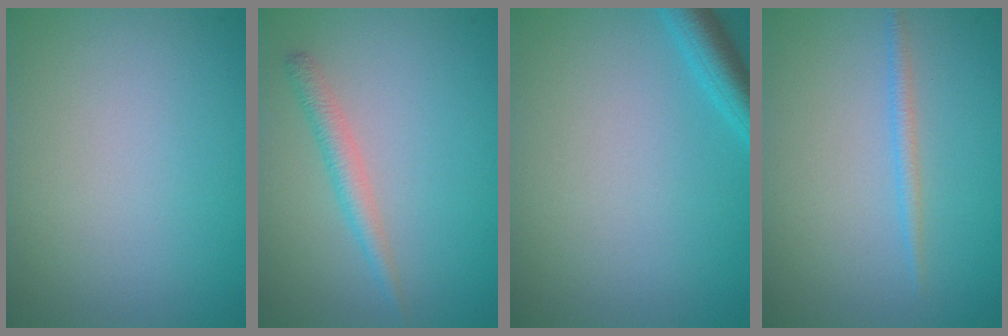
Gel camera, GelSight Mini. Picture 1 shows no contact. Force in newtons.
{"total": 1.9, "press": 1.9, "slide": 0.0}
{"total": 2.8, "press": 2.8, "slide": 0.2}
{"total": 1.2, "press": 1.2, "slide": 0.1}